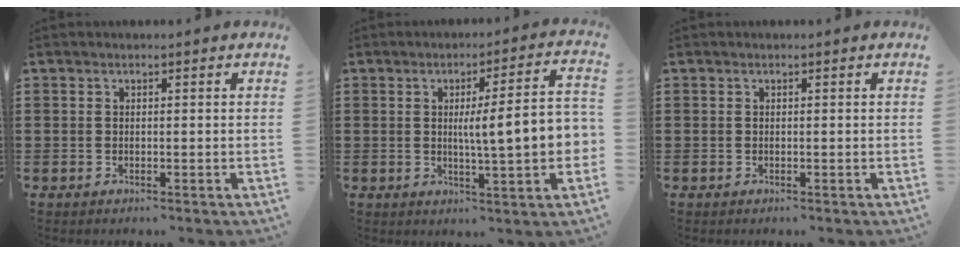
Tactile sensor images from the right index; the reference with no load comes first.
{"total": 9.2, "force": [0.0, 0.9, 9.1], "torque": [-0.138, -0.011, -0.009]}
{"total": 0.0}